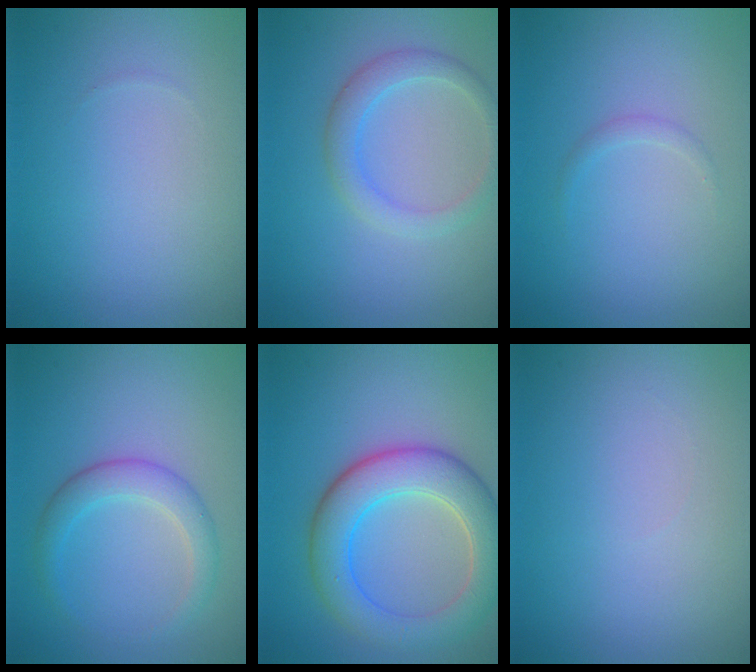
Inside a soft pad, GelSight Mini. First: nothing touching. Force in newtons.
{"total": 2.7, "press": 2.7, "slide": 0.0}
{"total": 0.7, "press": 0.7, "slide": 0.0}
{"total": 2.7, "press": 2.7, "slide": 0.1}
{"total": 6.9, "press": 6.9, "slide": 0.5}
{"total": 0.0}